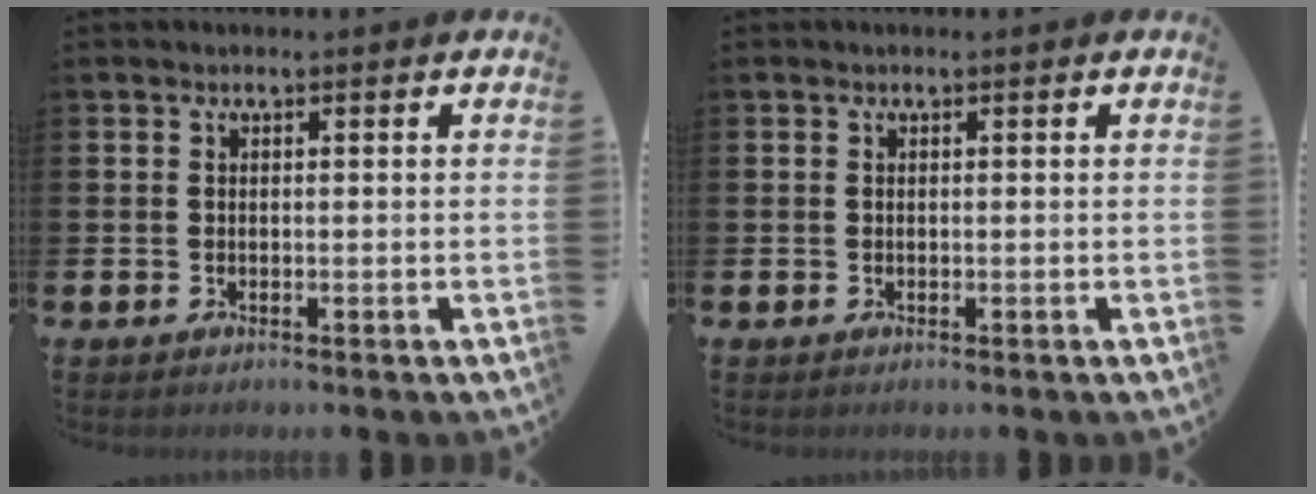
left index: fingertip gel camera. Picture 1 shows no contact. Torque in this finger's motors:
{"motor_torque": [-0.07, 0.14, -0.04, -0.01]}